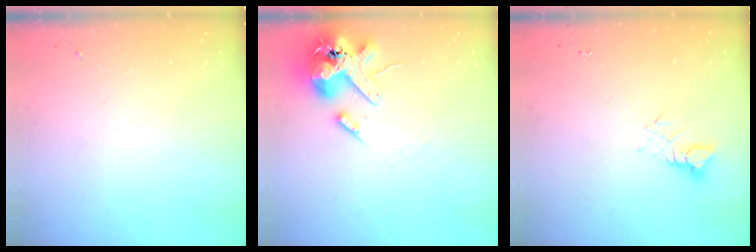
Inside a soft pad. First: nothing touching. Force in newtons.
{"total": 16.8, "press": 16.5, "slide": 2.9}
{"total": 3.1, "press": 3.1, "slide": 0.3}